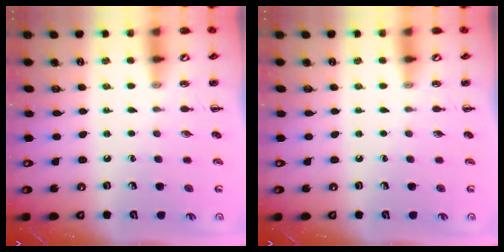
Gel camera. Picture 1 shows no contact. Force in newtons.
{"total": 0.0}